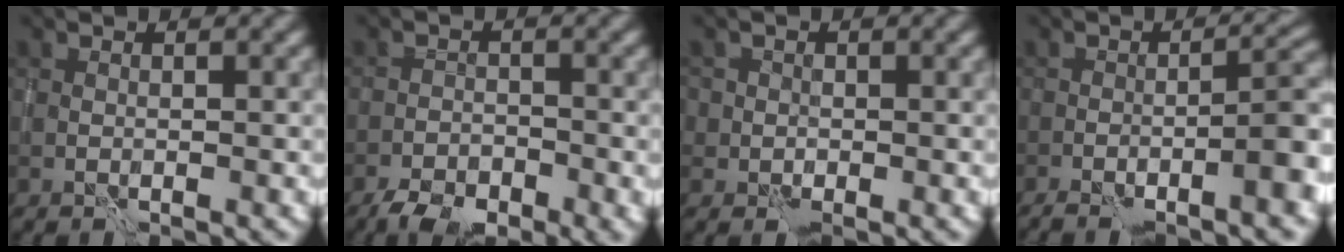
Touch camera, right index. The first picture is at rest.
{"total": 5.7, "force": [-4.3, 2.5, 2.7], "torque": [-0.038, -0.017, -0.071]}
{"total": 1.3, "force": [-0.3, 1.3, 0.2], "torque": [0.007, -0.002, -0.009]}
{"total": 7.7, "force": [-4.4, 1.6, 6.1], "torque": [-0.074, 0.010, -0.067]}